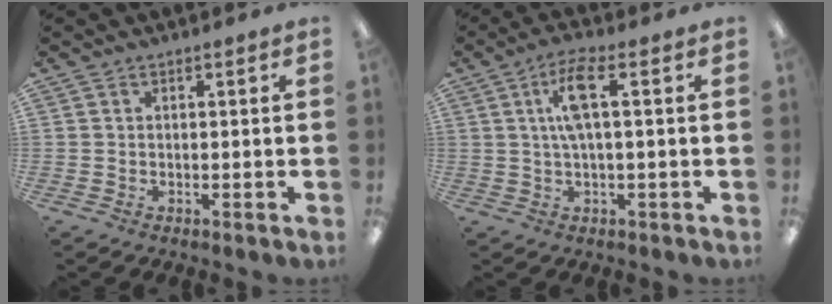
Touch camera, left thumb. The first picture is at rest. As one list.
[{"total": 8.1, "force": [2.0, 2.4, 7.5], "torque": [-0.137, 0.006, 0.031]}]